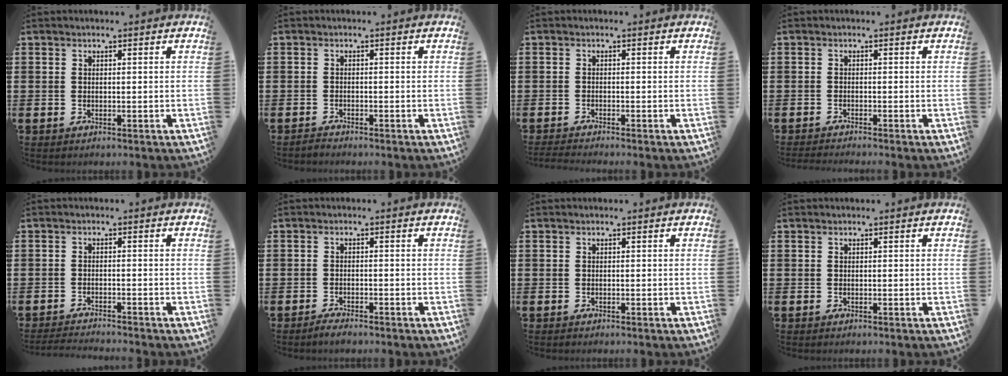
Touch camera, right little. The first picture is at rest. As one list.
[{"total": 0.7, "force": [-0.7, 0.1, 0.1], "torque": [-0.004, -0.001, -0.015]}, {"total": 1.0, "force": [-0.9, -0.1, 0.4], "torque": [-0.005, -0.001, -0.018]}, {"total": 0.8, "force": [-0.8, -0.1, 0.2], "torque": [-0.002, -0.003, -0.015]}, {"total": 1.7, "force": [-1.6, -0.2, 0.3], "torque": [-0.005, 0.002, -0.032]}, {"total": 1.2, "force": [-1.2, 0.2, 0.4], "torque": [-0.011, 0.000, -0.022]}, {"total": 0.0}, {"total": 0.0}]